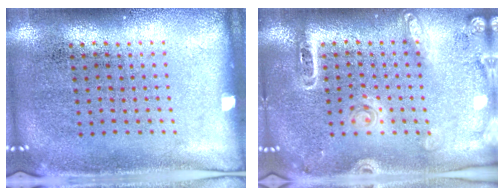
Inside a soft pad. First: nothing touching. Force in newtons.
{"total": 1.8, "press": 1.7, "slide": 0.7}